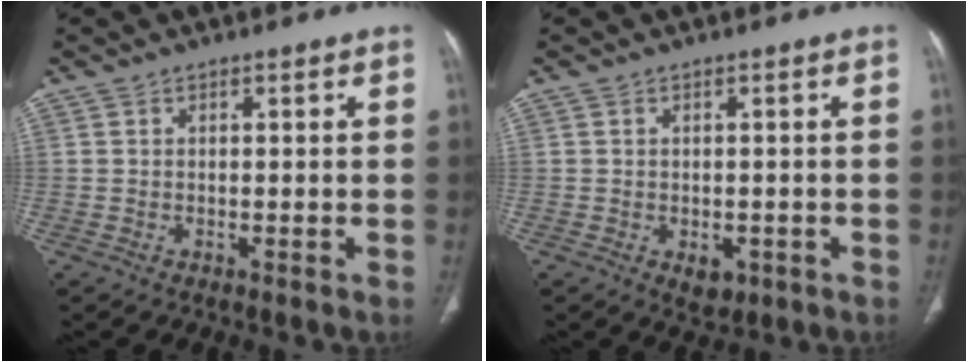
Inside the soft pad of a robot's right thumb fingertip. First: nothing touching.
{"total": 3.1, "force": [-1.1, 2.0, 2.0], "torque": [-0.015, 0.003, -0.004]}